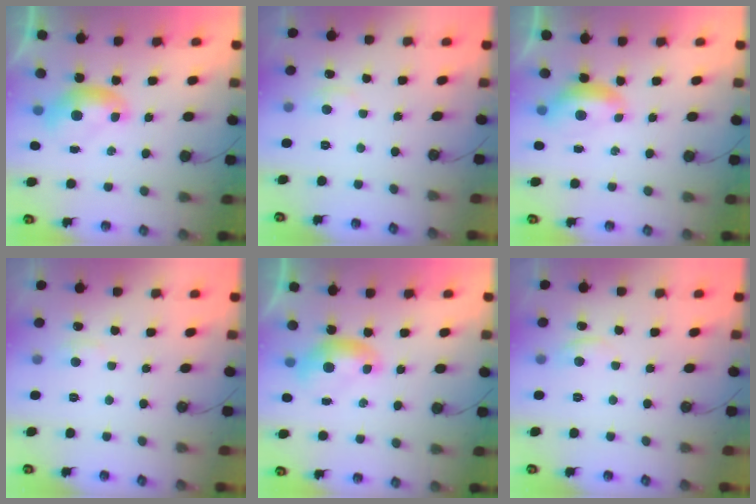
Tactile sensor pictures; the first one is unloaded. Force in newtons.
{"total": 2.1, "press": 2.0, "slide": 0.7}
{"total": 0.6, "press": 0.0, "slide": 0.6}
{"total": 2.6, "press": 2.5, "slide": 0.5}
{"total": 0.0}
{"total": 0.9, "press": 0.7, "slide": 0.5}